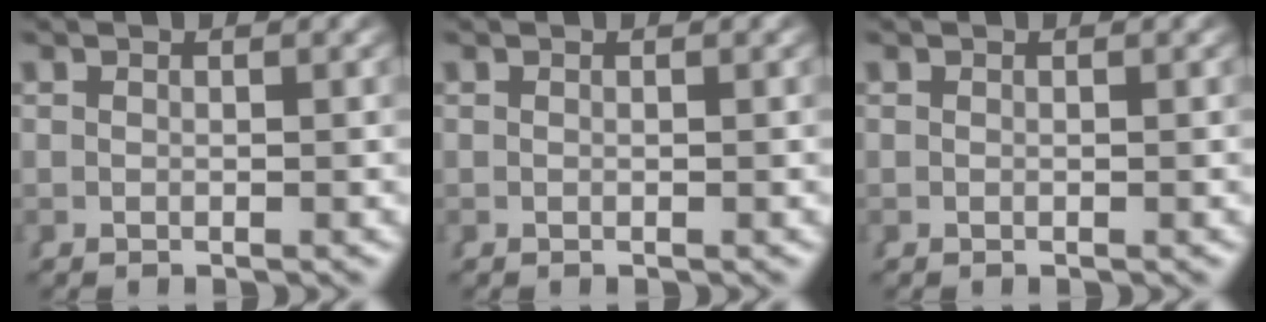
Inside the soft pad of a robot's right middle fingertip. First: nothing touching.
{"total": 0.0}
{"total": 0.0}